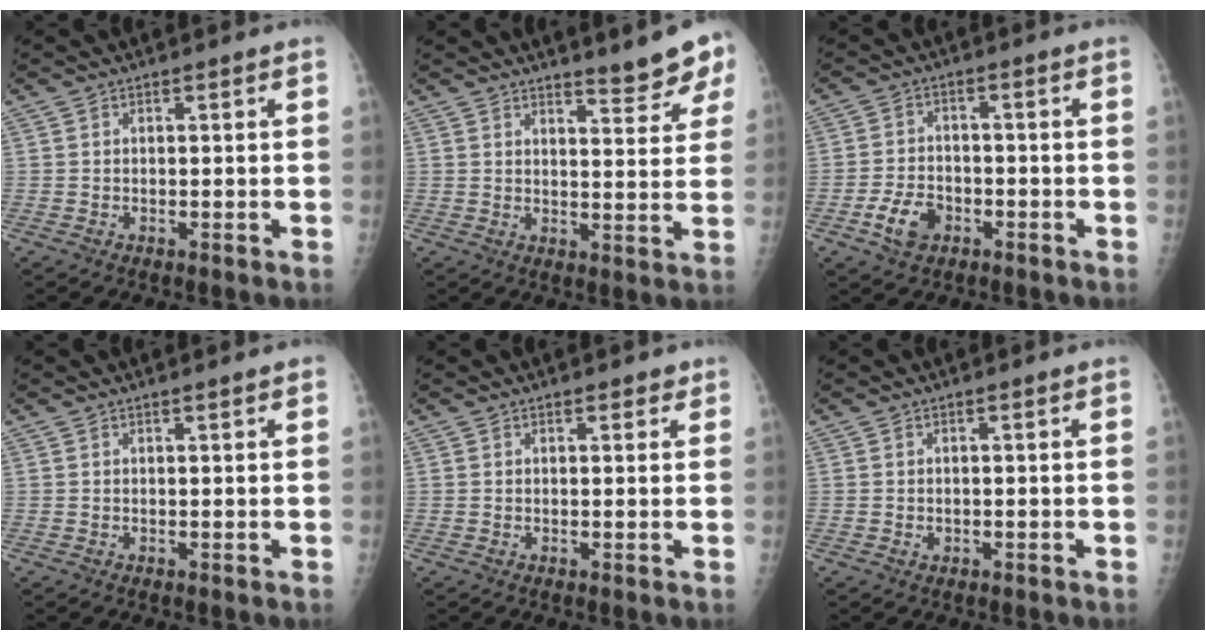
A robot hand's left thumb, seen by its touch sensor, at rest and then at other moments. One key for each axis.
{"total": 6.7, "fx": 5.4, "fy": 1.4, "fz": 3.7, "tx": -0.031, "ty": -0.041, "tz": 0.067}
{"total": 6.1, "fx": -2.9, "fy": 4.1, "fz": 3.4, "tx": -0.057, "ty": 0.016, "tz": -0.049}
{"total": 1.1, "fx": 0.7, "fy": 0.0, "fz": 0.8, "tx": -0.010, "ty": 0.001, "tz": 0.009}
{"total": 1.7, "fx": 1.2, "fy": 0.9, "fz": 0.9, "tx": 0.001, "ty": -0.005, "tz": 0.011}
{"total": 0.7, "fx": -0.1, "fy": 0.6, "fz": 0.4, "tx": -0.003, "ty": 0.000, "tz": 0.000}